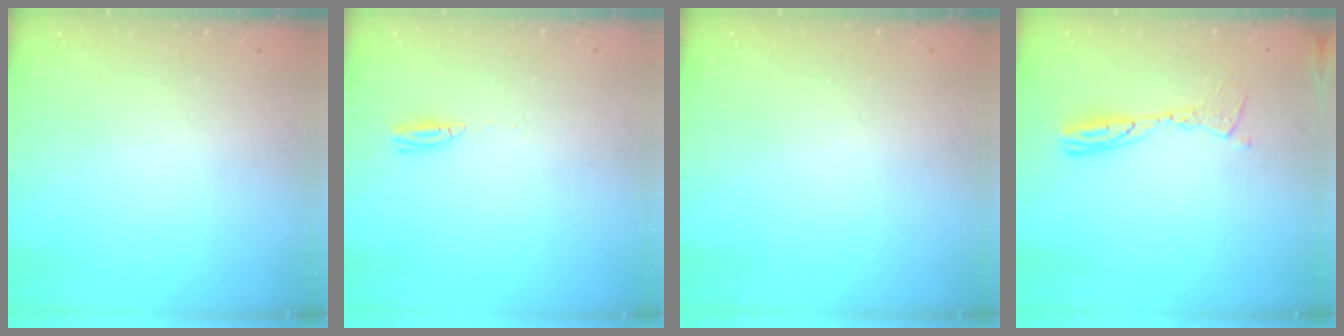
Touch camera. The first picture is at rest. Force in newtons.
{"total": 5.4, "press": 4.1, "slide": 3.5}
{"total": 0.0}
{"total": 10.5, "press": 10.5, "slide": 1.0}